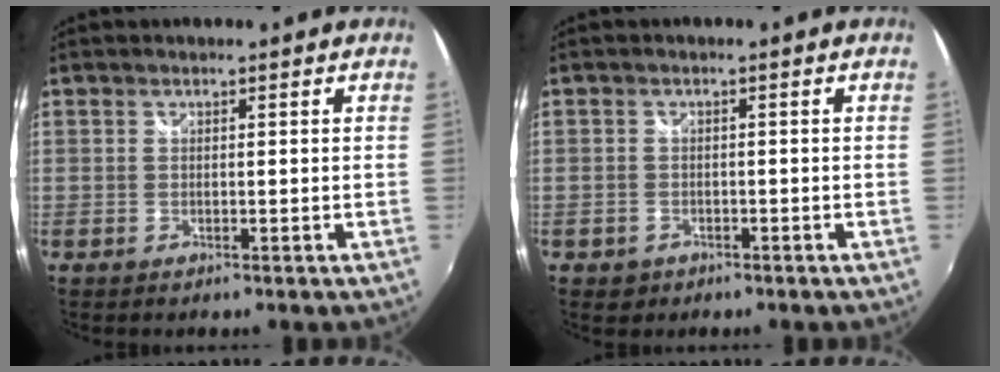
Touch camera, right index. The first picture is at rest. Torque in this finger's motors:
{"motor_torque": [0.29, -0.23, -0.01, -0.02]}